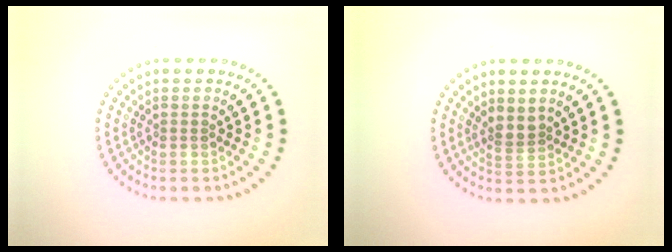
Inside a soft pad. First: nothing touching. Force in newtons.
{"total": 1.9, "press": 1.5, "slide": 1.2}